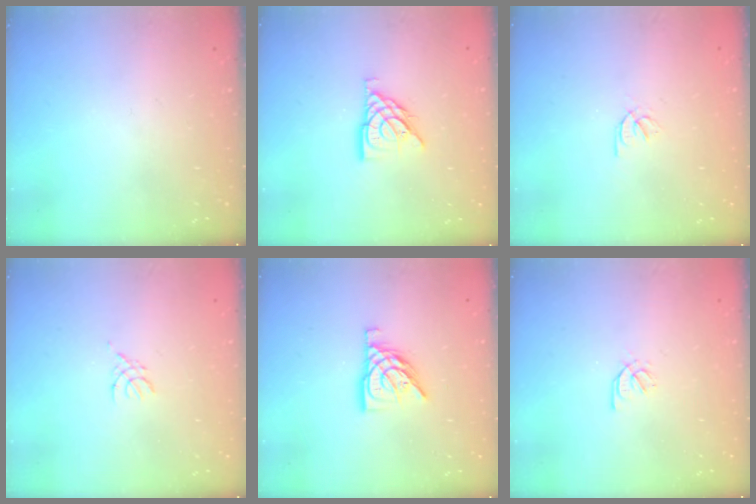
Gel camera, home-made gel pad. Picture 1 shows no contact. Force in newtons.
{"total": 9.6, "press": 9.6, "slide": 0.4}
{"total": 2.2, "press": 2.2, "slide": 0.2}
{"total": 1.8, "press": 1.7, "slide": 0.4}
{"total": 10.3, "press": 10.2, "slide": 0.8}
{"total": 1.8, "press": 1.8, "slide": 0.4}